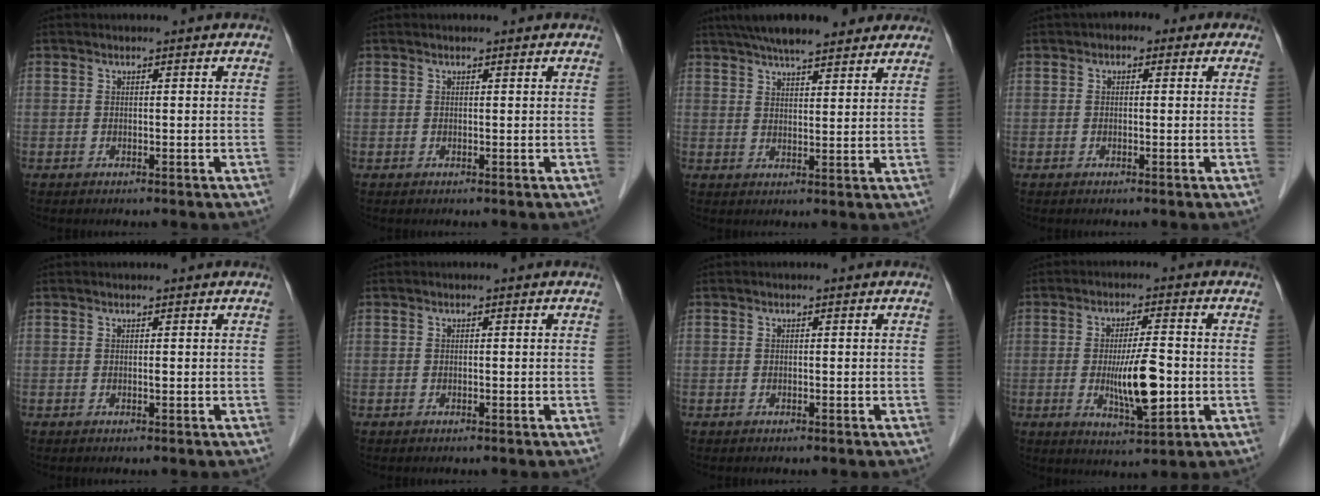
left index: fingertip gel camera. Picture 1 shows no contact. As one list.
[{"total": 0.9, "force": [0.8, 0.2, 0.3], "torque": [-0.008, 0.015, 0.012]}, {"total": 13.9, "force": [11.4, 3.0, 7.3], "torque": [-0.118, 0.040, 0.164]}, {"total": 2.4, "force": [0.9, 1.6, 1.5], "torque": [-0.019, 0.022, 0.004]}, {"total": 0.6, "force": [0.5, 0.1, 0.4], "torque": [-0.008, 0.004, 0.005]}, {"total": 0.0}, {"total": 0.0}, {"total": 8.1, "force": [-1.2, 1.3, 7.9], "torque": [-0.140, -0.015, -0.021]}]